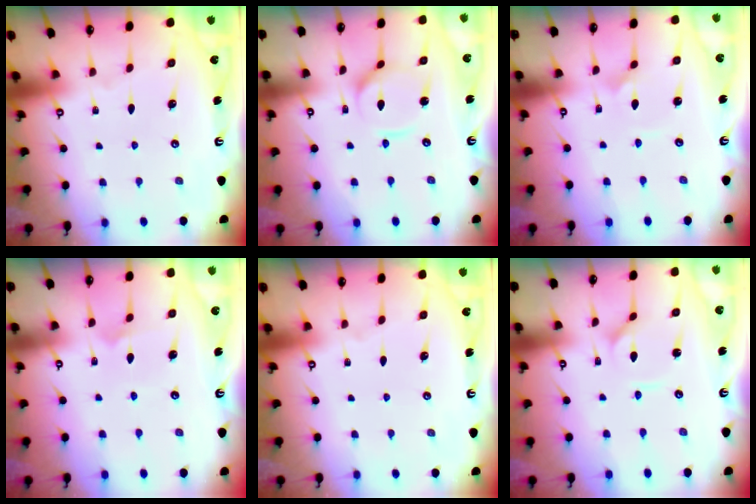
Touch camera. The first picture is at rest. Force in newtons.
{"total": 7.1, "press": 7.1, "slide": 0.7}
{"total": 2.7, "press": 2.6, "slide": 0.3}
{"total": 4.7, "press": 4.7, "slide": 0.5}
{"total": 0.0}
{"total": 1.5, "press": 1.4, "slide": 0.3}